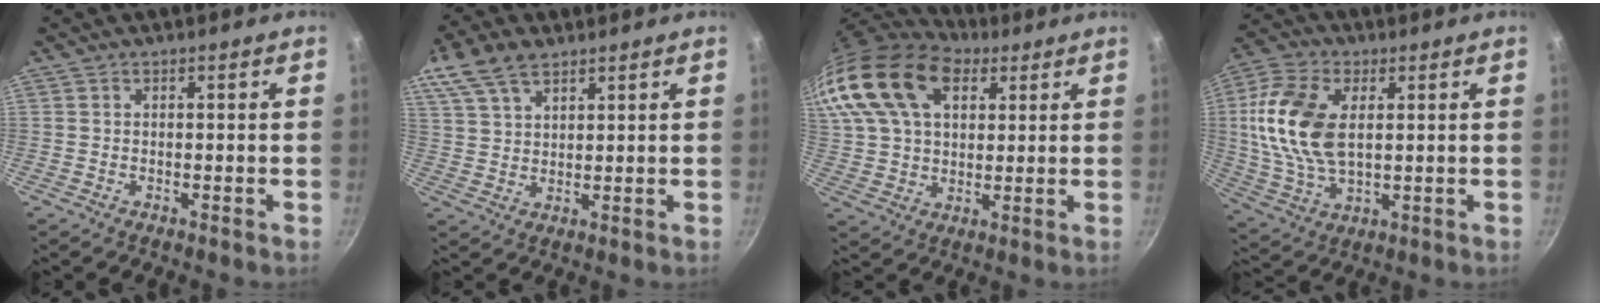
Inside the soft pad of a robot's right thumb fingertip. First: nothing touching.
{"total": 11.3, "force": [7.2, 6.0, 6.3], "torque": [-0.126, 0.007, 0.141]}
{"total": 24.8, "force": [12.6, 15.4, 14.8], "torque": [-0.313, 0.020, 0.231]}
{"total": 16.0, "force": [2.6, 9.4, 12.7], "torque": [-0.243, 0.000, 0.048]}